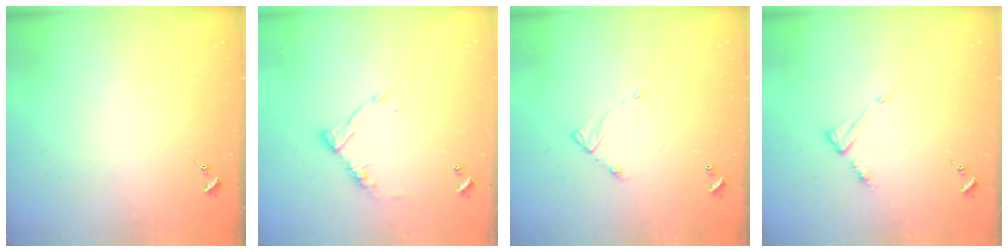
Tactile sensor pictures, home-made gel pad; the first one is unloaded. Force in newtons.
{"total": 10.9, "press": 10.9, "slide": 0.8}
{"total": 5.8, "press": 5.8, "slide": 0.3}
{"total": 5.6, "press": 5.6, "slide": 0.3}